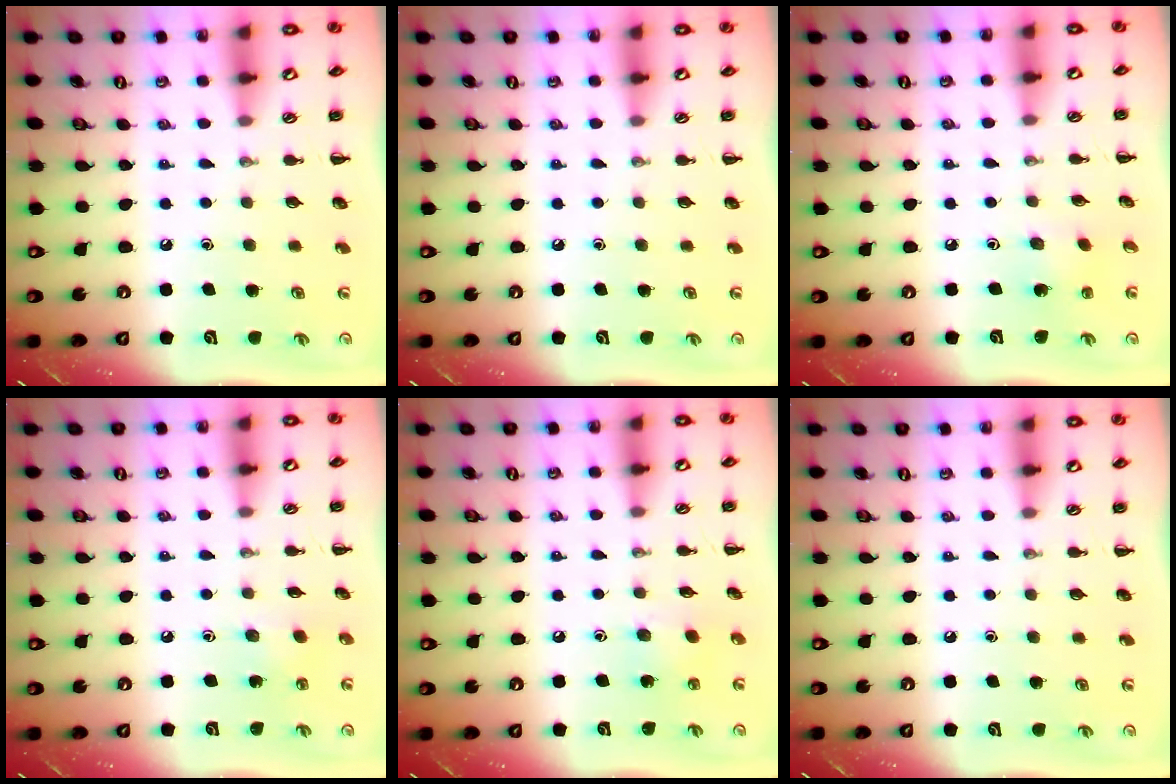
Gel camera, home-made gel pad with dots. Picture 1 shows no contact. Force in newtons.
{"total": 0.0}
{"total": 1.8, "press": 1.6, "slide": 0.7}
{"total": 3.0, "press": 2.8, "slide": 0.9}
{"total": 3.8, "press": 3.8, "slide": 0.5}
{"total": 0.0}